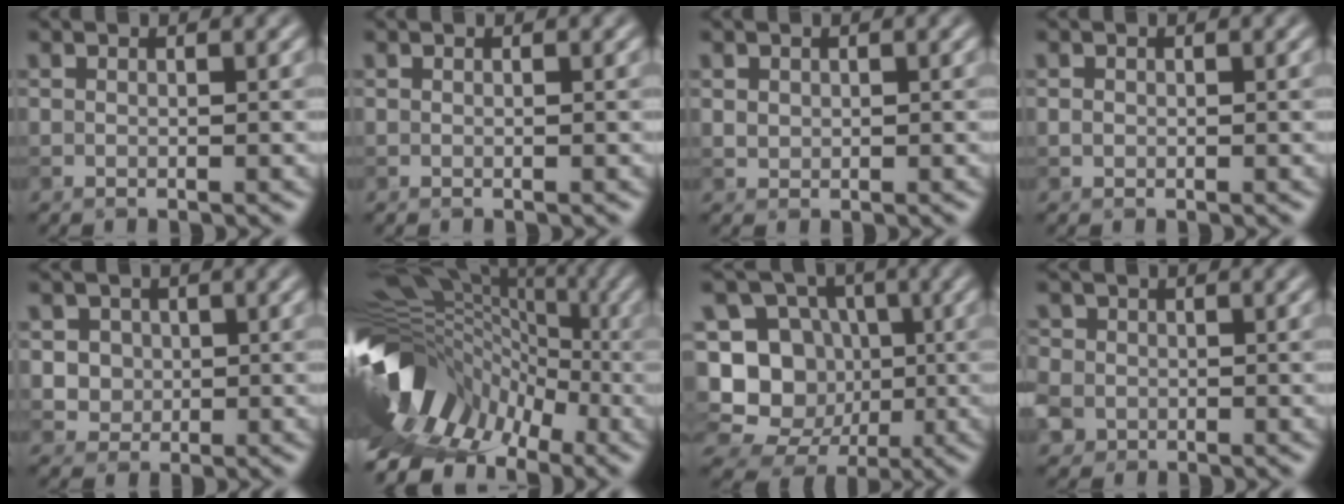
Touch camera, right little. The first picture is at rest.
{"total": 0.0}
{"total": 0.8, "force": [0.3, 0.7, 0.2], "torque": [-0.003, -0.002, 0.011]}
{"total": 0.5, "force": [0.0, 0.5, 0.1], "torque": [0.001, -0.002, -0.001]}
{"total": 3.4, "force": [0.9, 3.0, 1.2], "torque": [-0.014, 0.006, 0.018]}
{"total": 11.5, "force": [-4.6, 8.1, 6.8], "torque": [-0.124, 0.019, -0.089]}
{"total": 13.2, "force": [-2.7, 12.0, 4.7], "torque": [-0.130, 0.019, -0.052]}
{"total": 5.1, "force": [-1.2, 4.6, 1.9], "torque": [-0.050, 0.004, -0.047]}